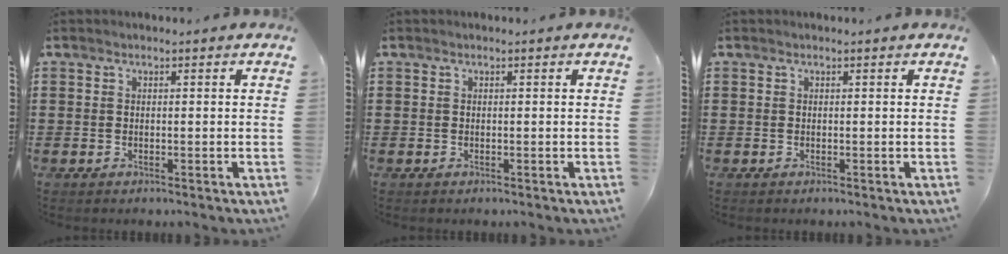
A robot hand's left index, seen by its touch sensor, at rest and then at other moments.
{"total": 0.0}
{"total": 0.0}